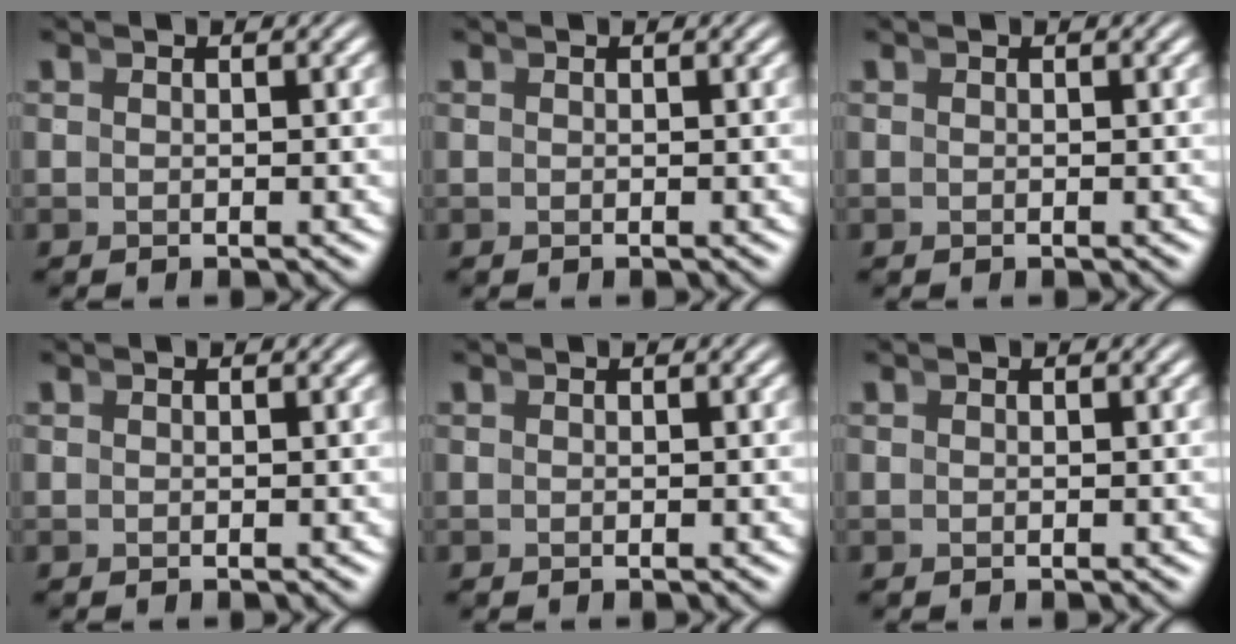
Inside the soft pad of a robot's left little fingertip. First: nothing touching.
{"total": 0.0}
{"total": 0.0}
{"total": 0.0}
{"total": 0.0}
{"total": 0.0}